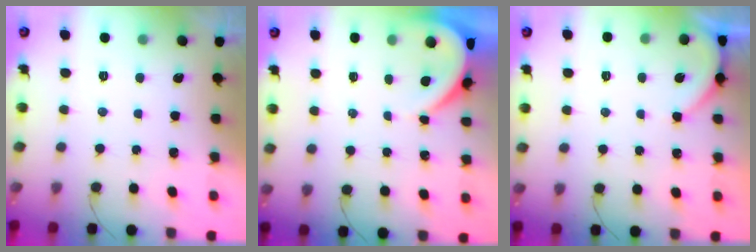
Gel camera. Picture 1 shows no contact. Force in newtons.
{"total": 3.3, "press": 3.3, "slide": 0.6}
{"total": 3.2, "press": 3.1, "slide": 0.3}